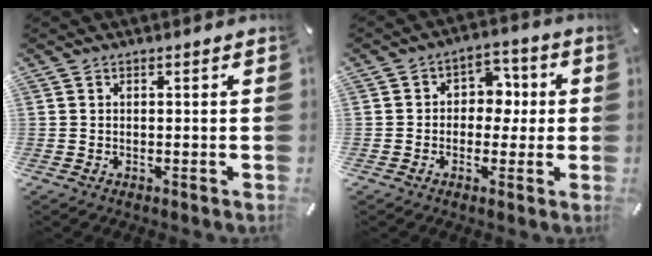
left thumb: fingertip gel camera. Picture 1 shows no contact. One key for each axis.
{"total": 6.4, "fx": -0.9, "fy": 5.5, "fz": 3.2, "tx": -0.037, "ty": 0.014, "tz": -0.022}